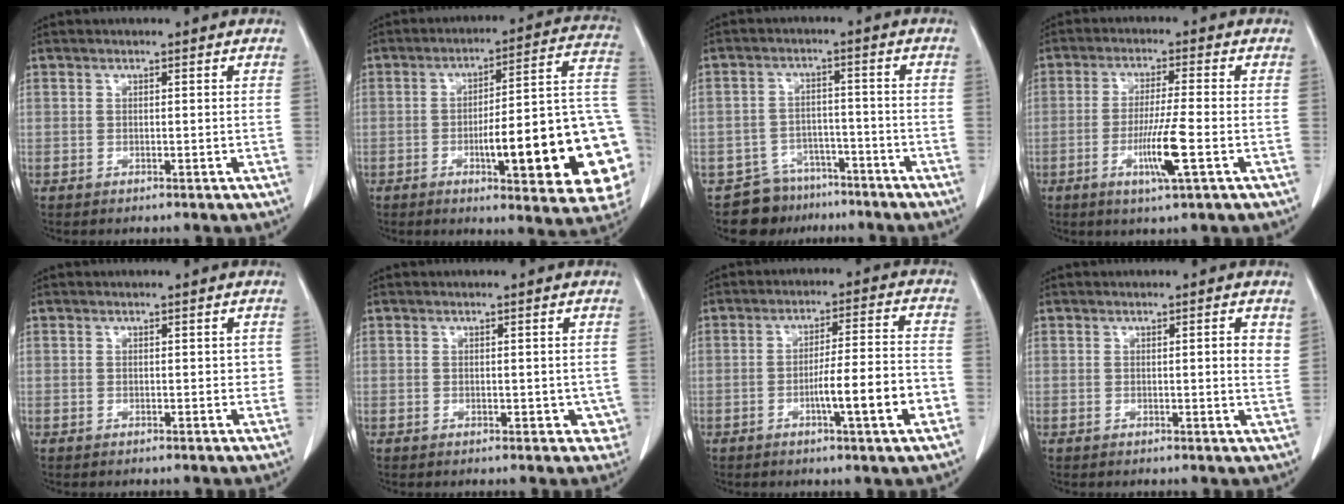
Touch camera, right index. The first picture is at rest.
{"total": 23.3, "force": [-5.1, 3.6, 22.4], "torque": [-0.206, 0.019, -0.060]}
{"total": 7.6, "force": [-6.1, 4.5, -0.1], "torque": [0.013, 0.026, -0.092]}
{"total": 7.4, "force": [-2.5, -0.5, 6.9], "torque": [-0.127, -0.015, -0.048]}
{"total": 1.3, "force": [0.1, 1.0, 0.8], "torque": [-0.005, 0.010, 0.002]}
{"total": 2.8, "force": [-0.2, 2.1, 1.9], "torque": [-0.001, 0.004, 0.002]}
{"total": 9.5, "force": [-3.3, 0.2, 8.9], "torque": [-0.137, 0.002, -0.051]}
{"total": 2.3, "force": [0.9, 0.3, 2.1], "torque": [-0.024, -0.002, 0.006]}